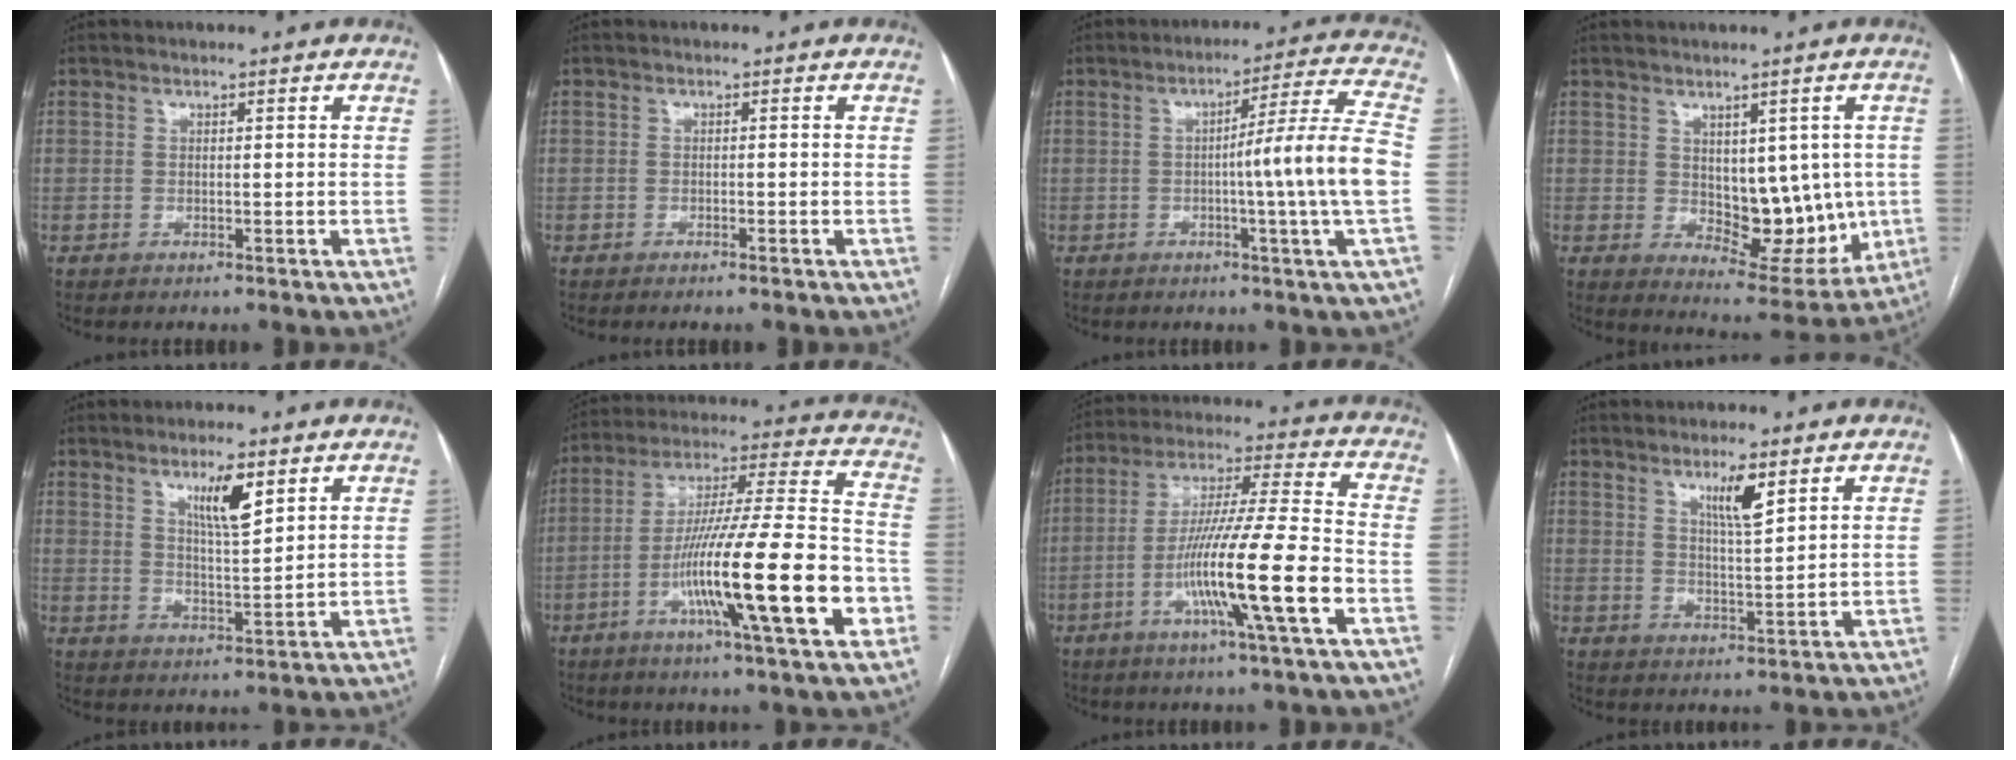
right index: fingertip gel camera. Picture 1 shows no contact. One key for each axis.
{"total": 0.8, "fx": -0.6, "fy": -0.1, "fz": 0.5, "tx": -0.010, "ty": -0.001, "tz": -0.010}
{"total": 12.3, "fx": -1.4, "fy": -2.0, "fz": 12.0, "tx": -0.176, "ty": 0.001, "tz": -0.023}
{"total": 10.8, "fx": 0.1, "fy": 6.1, "fz": 8.9, "tx": -0.104, "ty": -0.002, "tz": 0.029}
{"total": 6.5, "fx": 3.6, "fy": 1.1, "fz": 5.3, "tx": -0.093, "ty": -0.007, "tz": 0.064}
{"total": 22.1, "fx": -7.4, "fy": 0.8, "fz": 20.8, "tx": -0.342, "ty": -0.017, "tz": -0.124}
{"total": 15.7, "fx": -5.3, "fy": -1.0, "fz": 14.7, "tx": -0.275, "ty": -0.010, "tz": -0.097}
{"total": 5.2, "fx": 3.1, "fy": 0.6, "fz": 4.2, "tx": -0.073, "ty": -0.006, "tz": 0.054}